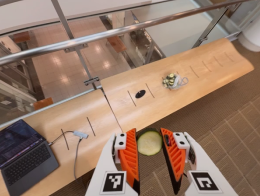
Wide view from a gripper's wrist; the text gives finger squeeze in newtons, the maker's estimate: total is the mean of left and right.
{"total": 10.2, "left": 10.6, "right": 9.8}